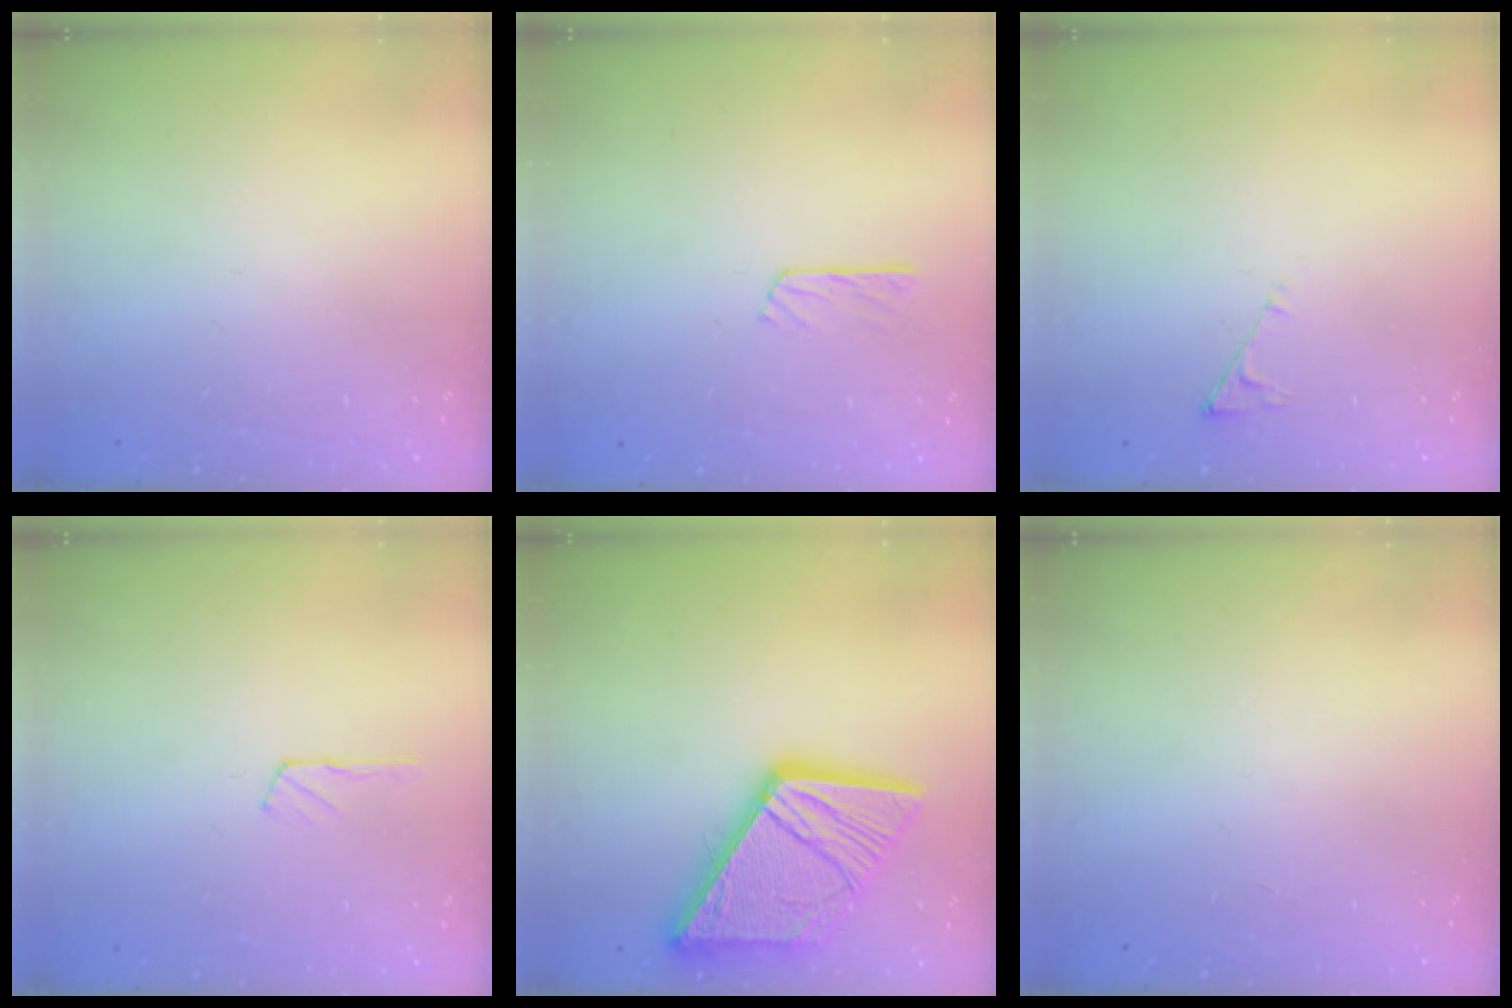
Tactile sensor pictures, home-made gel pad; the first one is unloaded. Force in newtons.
{"total": 3.2, "press": 3.2, "slide": 0.4}
{"total": 3.7, "press": 3.7, "slide": 0.3}
{"total": 2.3, "press": 2.3, "slide": 0.2}
{"total": 19.5, "press": 19.4, "slide": 2.2}
{"total": 0.0}